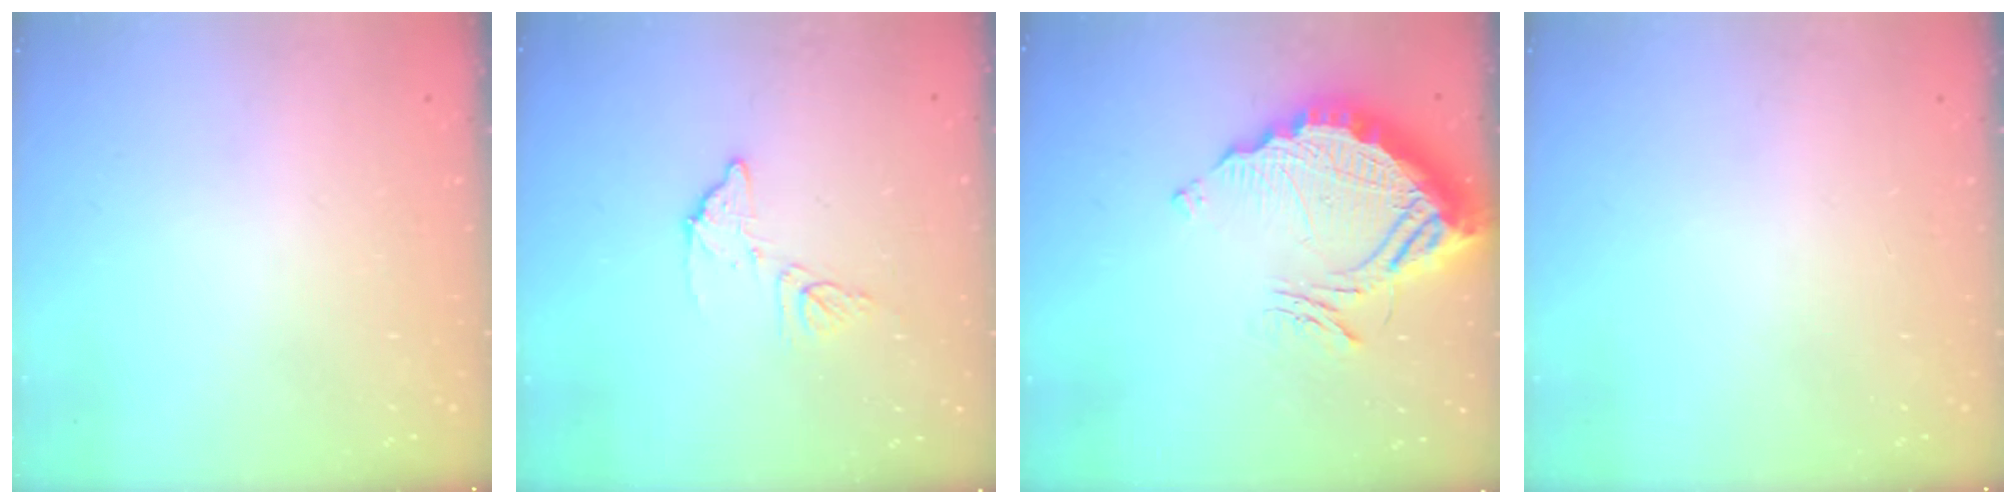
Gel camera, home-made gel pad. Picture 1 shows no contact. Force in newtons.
{"total": 8.9, "press": 8.9, "slide": 0.5}
{"total": 15.9, "press": 15.8, "slide": 1.2}
{"total": 0.0}